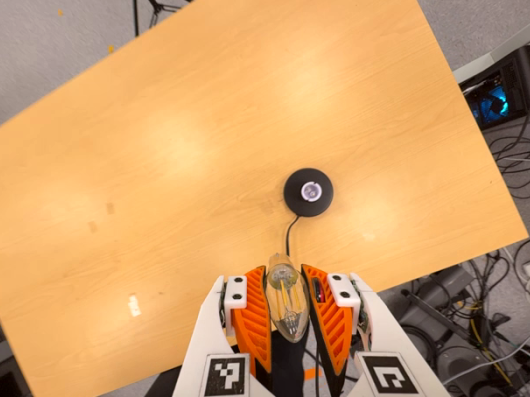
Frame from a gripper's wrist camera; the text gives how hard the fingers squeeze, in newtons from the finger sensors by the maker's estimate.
{"total": 22.9, "left": 25.0, "right": 20.7}